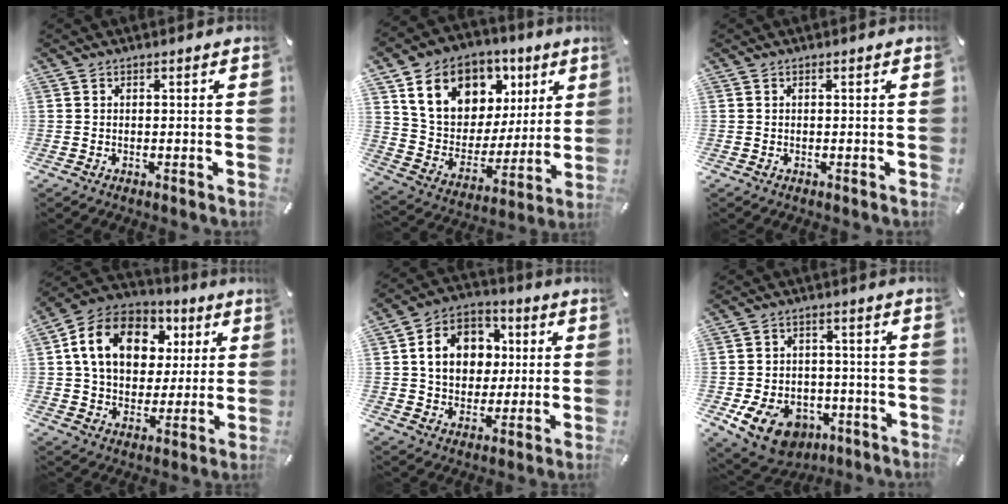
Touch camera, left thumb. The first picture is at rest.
{"total": 16.5, "force": [8.3, 12.5, 6.7], "torque": [-0.120, -0.038, 0.159]}
{"total": 0.0}
{"total": 16.4, "force": [5.1, 12.7, 9.0], "torque": [-0.176, 0.001, 0.095]}
{"total": 13.1, "force": [1.7, 11.2, 6.4], "torque": [-0.111, 0.009, 0.036]}
{"total": 11.5, "force": [-5.7, 8.2, 5.6], "torque": [-0.113, 0.036, -0.096]}